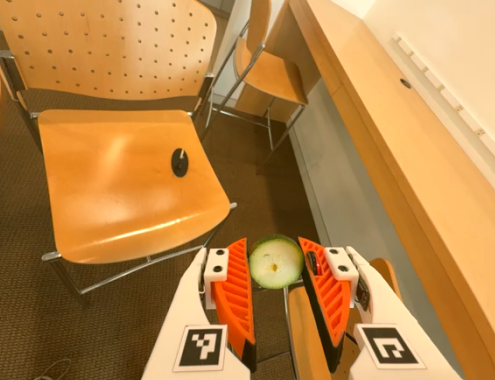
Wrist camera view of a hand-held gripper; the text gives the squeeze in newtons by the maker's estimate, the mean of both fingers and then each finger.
{"total": 7.8, "left": 7.5, "right": 8.2}